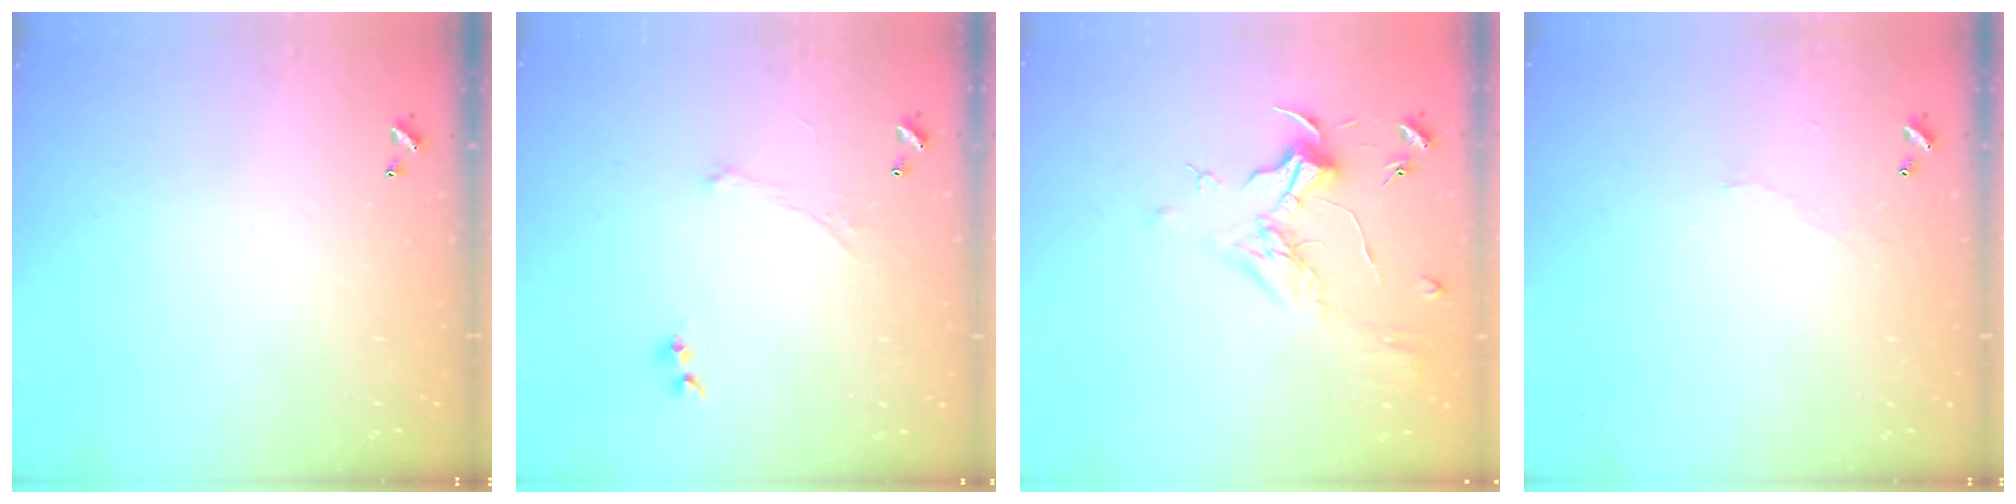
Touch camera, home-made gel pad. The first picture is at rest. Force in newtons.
{"total": 2.4, "press": 2.2, "slide": 0.9}
{"total": 1.7, "press": 1.5, "slide": 0.7}
{"total": 2.8, "press": 2.8, "slide": 0.5}